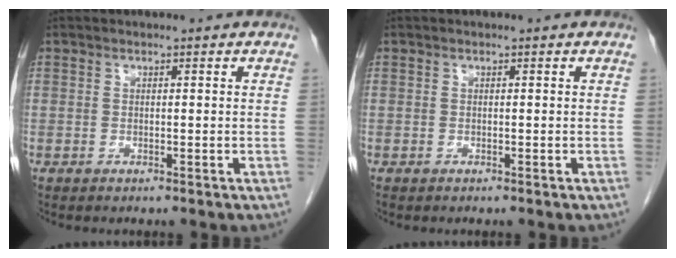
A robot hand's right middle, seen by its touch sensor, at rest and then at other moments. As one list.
[{"total": 0.0}]